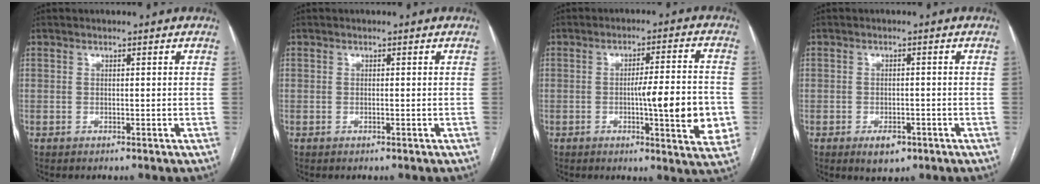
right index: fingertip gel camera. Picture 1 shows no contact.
{"total": 0.0}
{"total": 12.1, "force": [-2.1, 1.1, 11.9], "torque": [-0.162, -0.004, -0.027]}
{"total": 3.6, "force": [-2.0, 2.0, 2.3], "torque": [-0.033, 0.000, -0.021]}